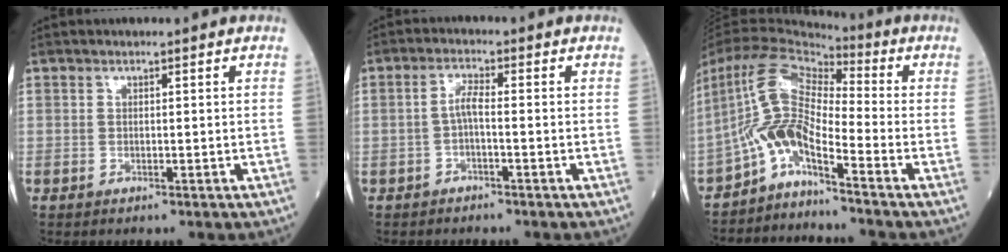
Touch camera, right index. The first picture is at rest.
{"total": 2.6, "force": [-0.8, 0.3, 2.5], "torque": [-0.053, 0.004, -0.015]}
{"total": 9.1, "force": [-4.6, 2.1, 7.6], "torque": [-0.165, 0.023, -0.086]}